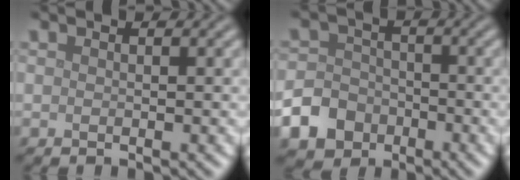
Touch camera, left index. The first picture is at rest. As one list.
[{"total": 7.7, "force": [-4.4, 6.0, 1.9], "torque": [-0.033, -0.027, -0.096]}]